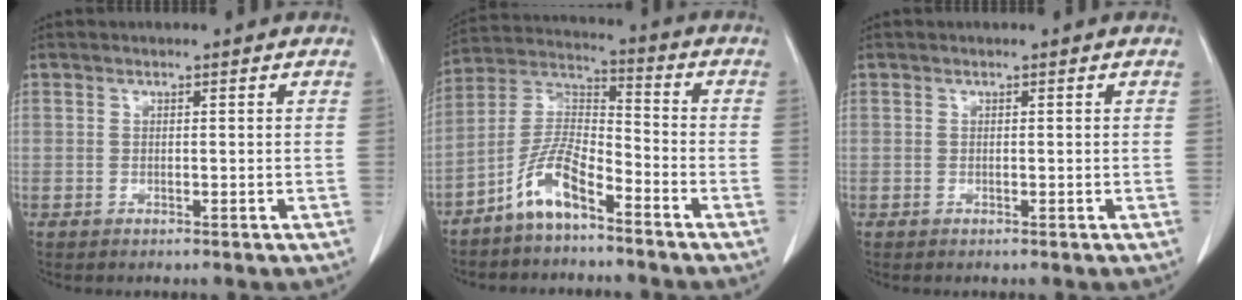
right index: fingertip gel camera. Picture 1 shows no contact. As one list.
[{"total": 8.5, "force": [-5.7, 2.1, 6.0], "torque": [-0.135, 0.007, -0.116]}, {"total": 0.0}]